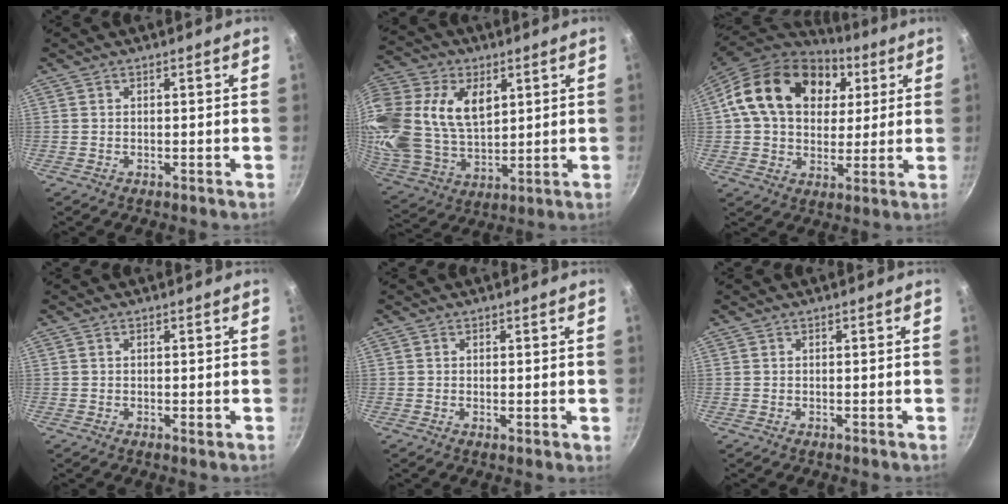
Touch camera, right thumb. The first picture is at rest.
{"total": 25.4, "force": [7.7, 17.3, 16.9], "torque": [-0.380, 0.007, 0.148]}
{"total": 21.5, "force": [6.7, 15.6, 13.3], "torque": [-0.213, 0.007, 0.105]}
{"total": 0.9, "force": [0.1, 0.5, 0.8], "torque": [-0.010, 0.001, 0.001]}
{"total": 1.0, "force": [0.1, 0.4, 0.9], "torque": [-0.013, -0.004, -0.001]}
{"total": 0.0}